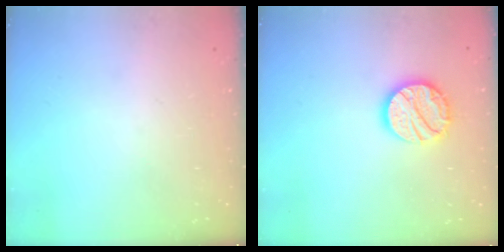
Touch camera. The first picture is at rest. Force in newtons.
{"total": 14.6, "press": 14.6, "slide": 1.1}